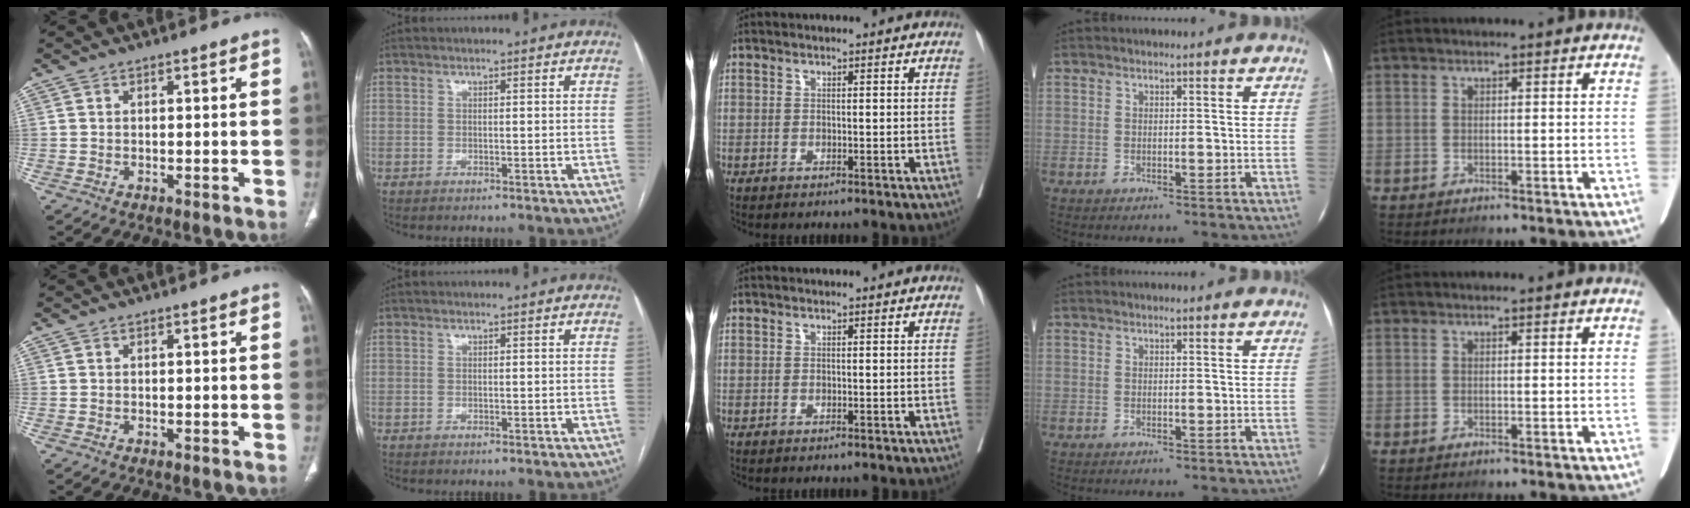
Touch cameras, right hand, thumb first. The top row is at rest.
{}